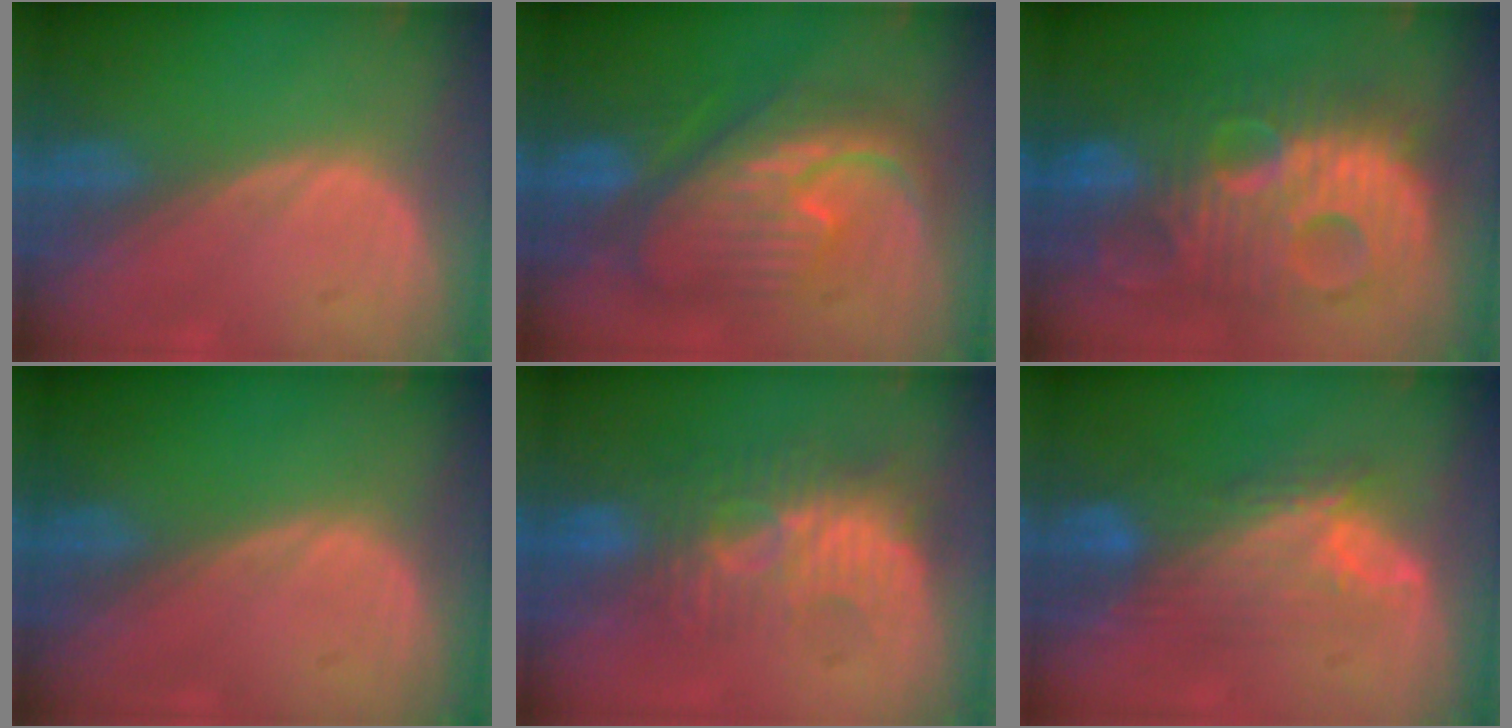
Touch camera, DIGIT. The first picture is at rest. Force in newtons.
{"total": 10.7, "press": 10.7, "slide": 0.9}
{"total": 13.6, "press": 13.5, "slide": 1.2}
{"total": 0.0}
{"total": 9.3, "press": 8.5, "slide": 3.8}
{"total": 8.2, "press": 7.6, "slide": 3.1}